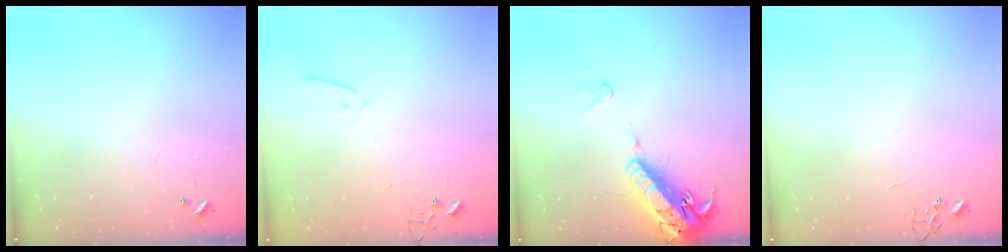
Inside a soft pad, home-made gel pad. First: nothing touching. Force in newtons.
{"total": 3.7, "press": 3.6, "slide": 0.7}
{"total": 18.7, "press": 18.4, "slide": 3.8}
{"total": 0.0}